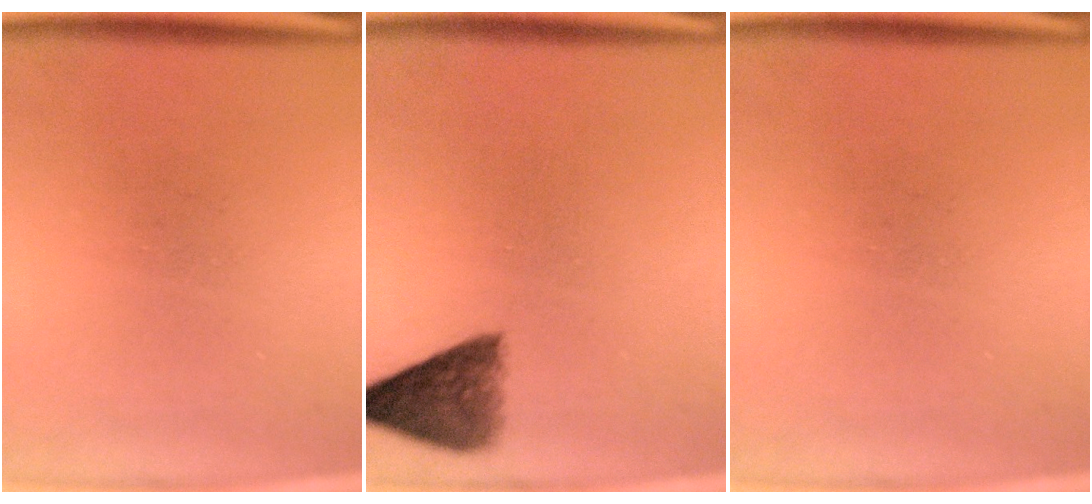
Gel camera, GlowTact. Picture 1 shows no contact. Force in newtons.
{"total": 5.7}
{"total": 0.0}